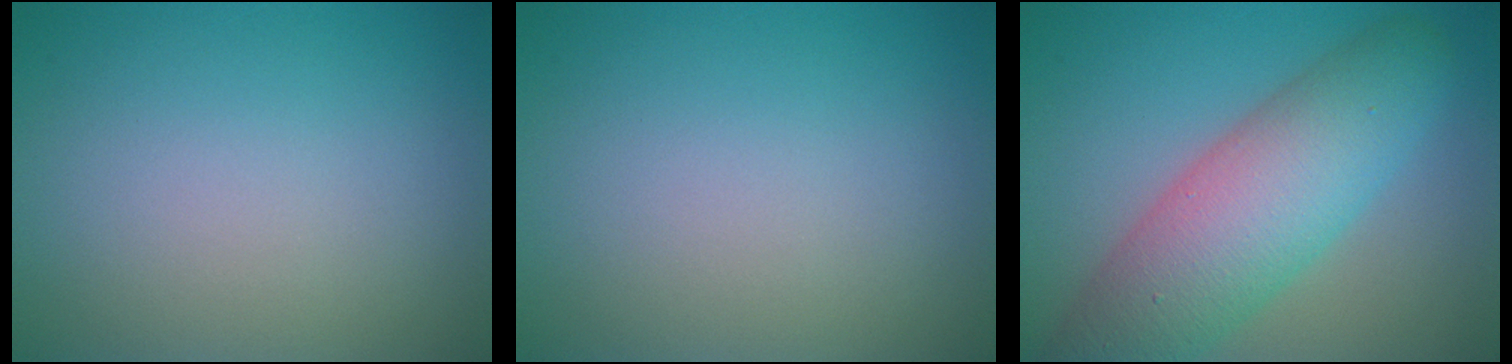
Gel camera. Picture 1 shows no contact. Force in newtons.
{"total": 0.0}
{"total": 8.8, "press": 8.8, "slide": 0.3}